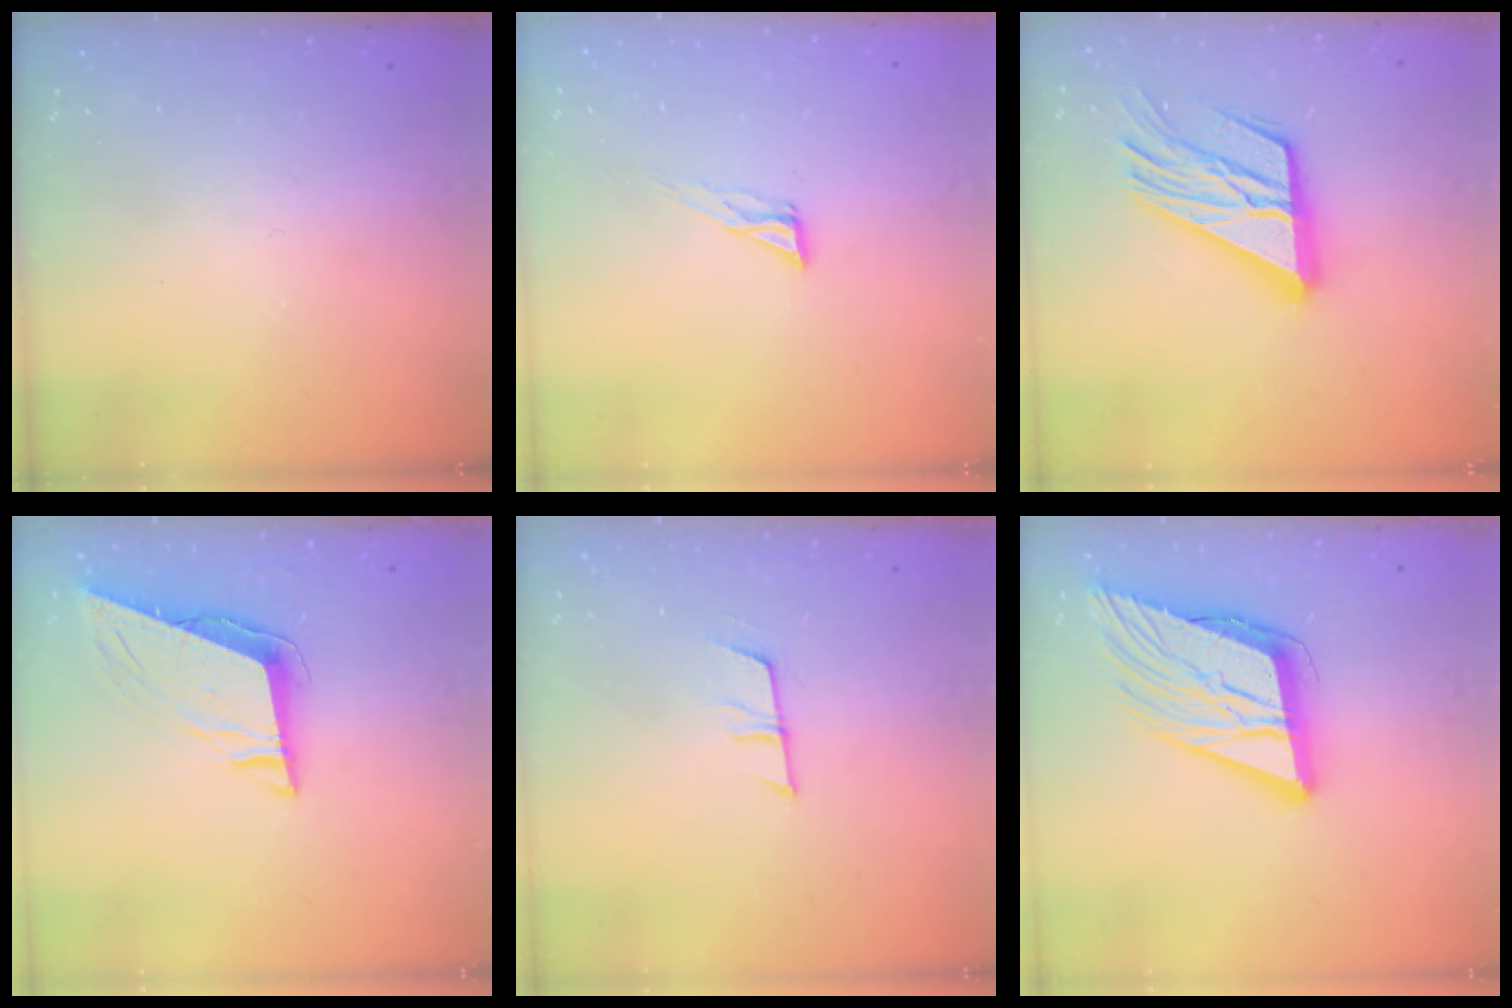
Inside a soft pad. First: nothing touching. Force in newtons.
{"total": 6.5, "press": 6.5, "slide": 0.4}
{"total": 20.1, "press": 20.0, "slide": 2.1}
{"total": 9.2, "press": 8.9, "slide": 2.2}
{"total": 7.2, "press": 7.1, "slide": 0.5}
{"total": 17.4, "press": 16.8, "slide": 4.4}